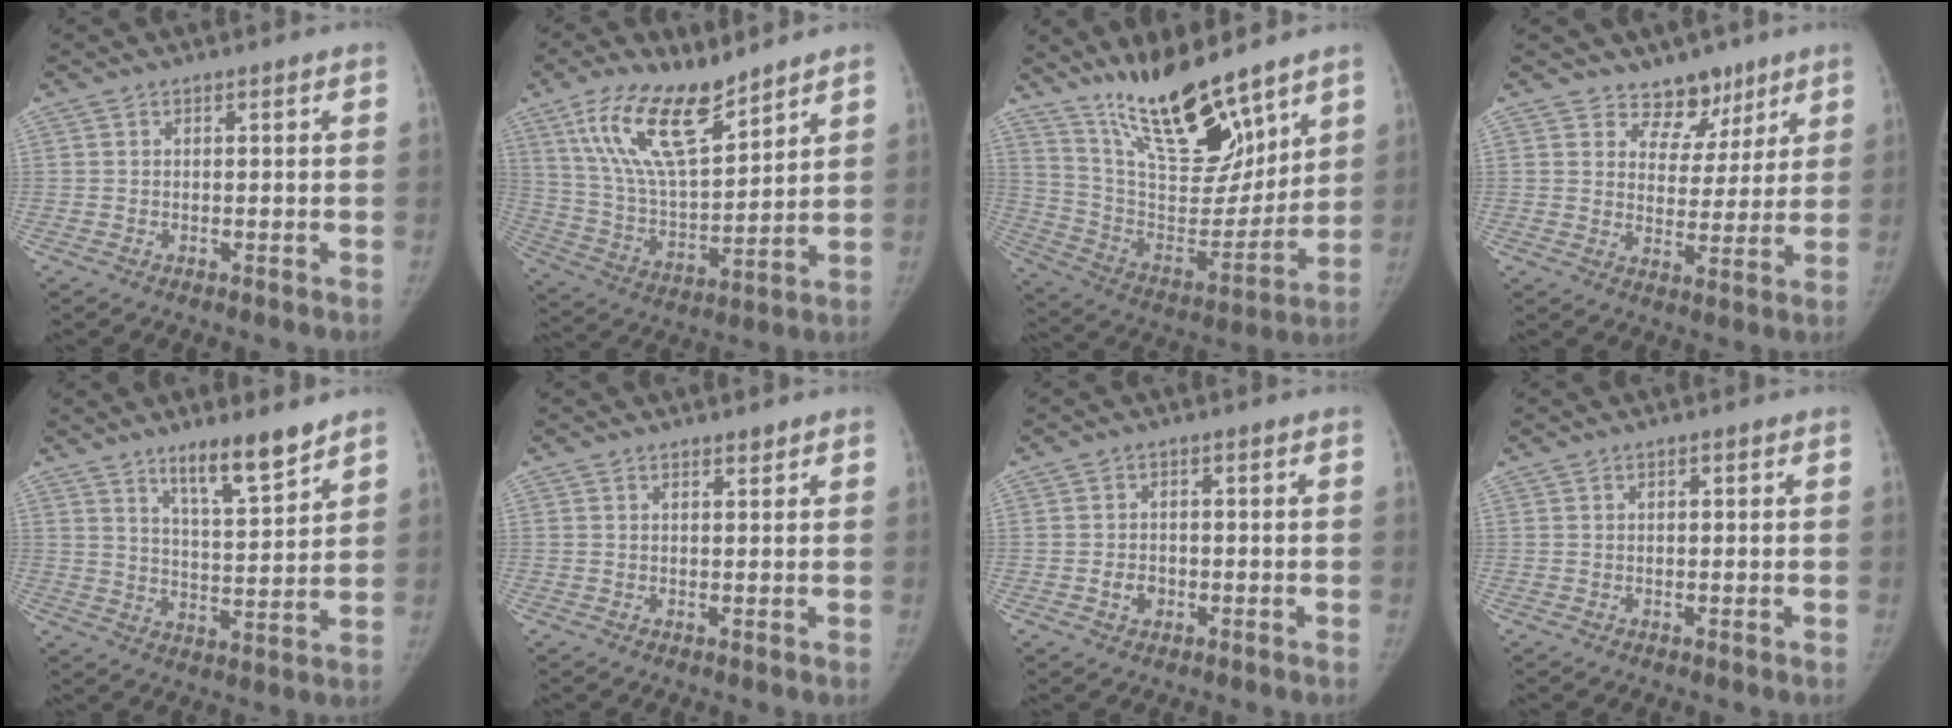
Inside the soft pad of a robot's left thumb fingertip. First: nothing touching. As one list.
[{"total": 16.9, "force": [10.9, 6.1, 11.3], "torque": [-0.188, -0.053, 0.218]}, {"total": 21.2, "force": [15.4, 7.3, 12.6], "torque": [-0.163, -0.093, 0.282]}, {"total": 7.5, "force": [5.5, 5.0, 1.2], "torque": [0.028, -0.036, 0.090]}, {"total": 9.9, "force": [7.4, 1.7, 6.3], "torque": [-0.095, -0.057, 0.131]}, {"total": 0.9, "force": [0.8, 0.3, 0.2], "torque": [0.002, -0.006, 0.013]}, {"total": 2.9, "force": [-1.0, 2.3, 1.5], "torque": [-0.016, 0.007, -0.013]}, {"total": 0.6, "force": [0.2, 0.4, 0.4], "torque": [-0.004, 0.001, 0.002]}]